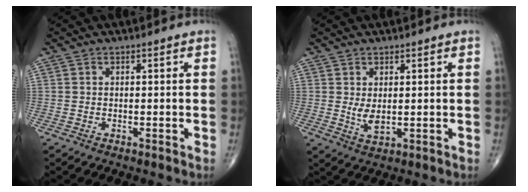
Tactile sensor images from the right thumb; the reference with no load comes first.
{"total": 3.2, "force": [0.4, 1.4, 2.9], "torque": [-0.051, -0.012, 0.016]}